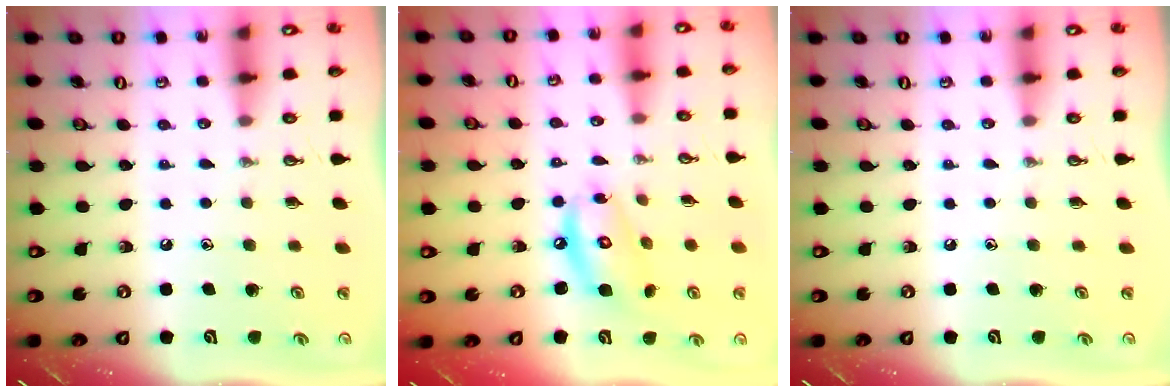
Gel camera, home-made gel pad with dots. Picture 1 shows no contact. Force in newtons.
{"total": 10.6, "press": 10.6, "slide": 0.8}
{"total": 0.0}